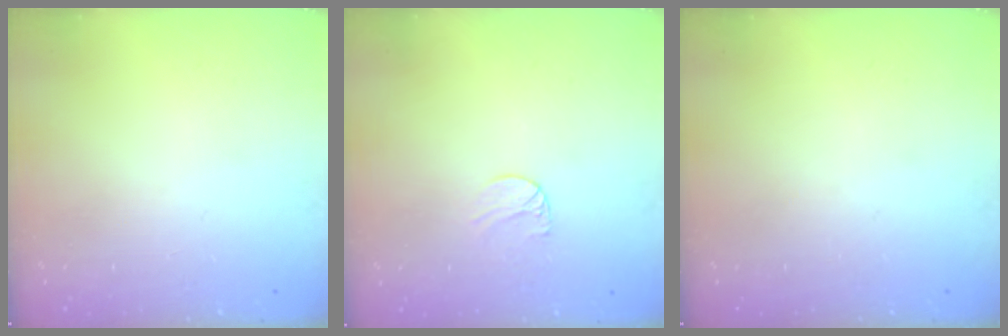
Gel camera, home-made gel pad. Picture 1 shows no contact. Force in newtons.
{"total": 6.5, "press": 6.4, "slide": 0.6}
{"total": 0.0}